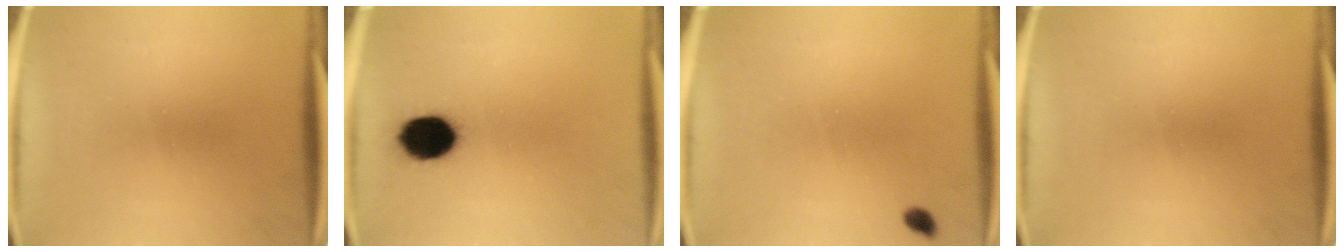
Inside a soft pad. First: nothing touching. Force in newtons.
{"total": 9.8}
{"total": 1.3}
{"total": 0.0}